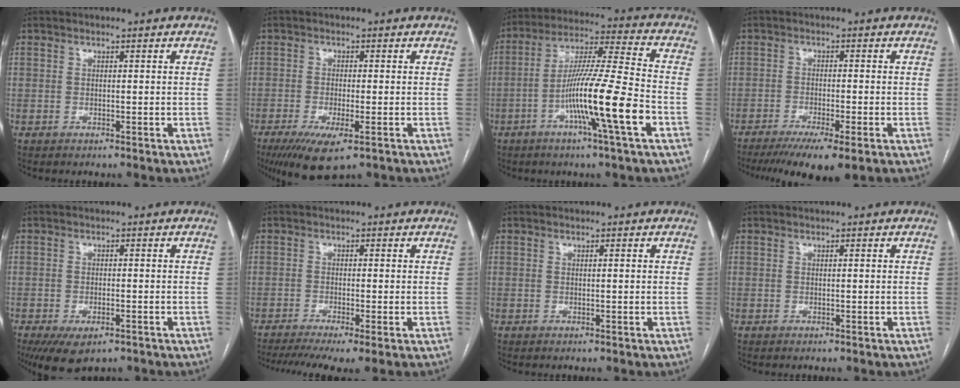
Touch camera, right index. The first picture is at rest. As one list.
[{"total": 7.7, "force": [-4.3, 1.7, 6.2], "torque": [-0.109, -0.021, -0.069]}, {"total": 14.6, "force": [-5.3, -1.0, 13.6], "torque": [-0.249, -0.005, -0.099]}, {"total": 9.0, "force": [-6.0, 1.3, 6.5], "torque": [-0.104, -0.020, -0.098]}, {"total": 6.8, "force": [-4.3, 3.0, 4.3], "torque": [-0.073, -0.011, -0.066]}, {"total": 7.5, "force": [-5.1, 0.9, 5.4], "torque": [-0.091, -0.012, -0.086]}, {"total": 0.6, "force": [0.2, 0.0, 0.5], "torque": [-0.012, 0.002, 0.002]}, {"total": 0.0}]